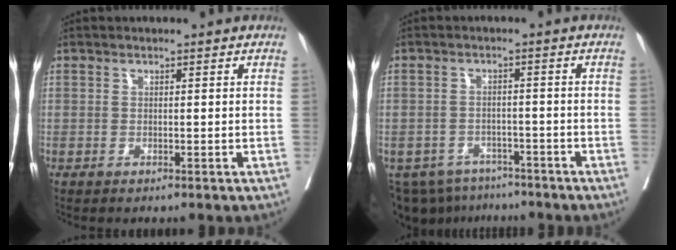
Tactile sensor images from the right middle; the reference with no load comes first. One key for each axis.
{"total": 9.3, "fx": -7.5, "fy": 5.1, "fz": 2.0, "tx": -0.038, "ty": 0.000, "tz": -0.101}